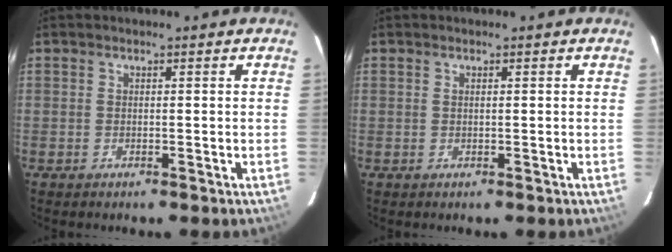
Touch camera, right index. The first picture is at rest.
{"total": 0.0}